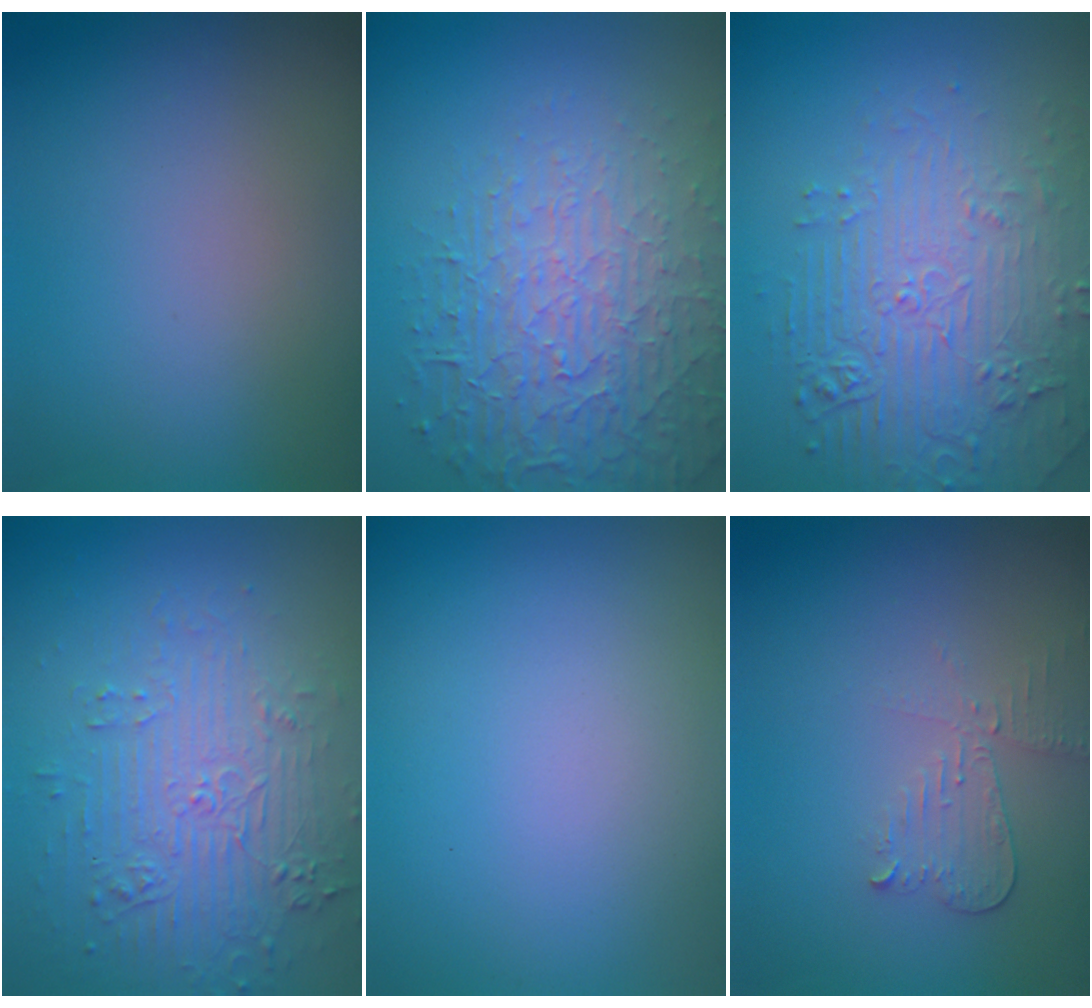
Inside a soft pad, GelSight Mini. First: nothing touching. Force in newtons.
{"total": 6.6, "press": 5.1, "slide": 4.3}
{"total": 4.5, "press": 4.2, "slide": 1.7}
{"total": 4.3, "press": 3.7, "slide": 2.2}
{"total": 0.0}
{"total": 2.1, "press": 2.1, "slide": 0.1}